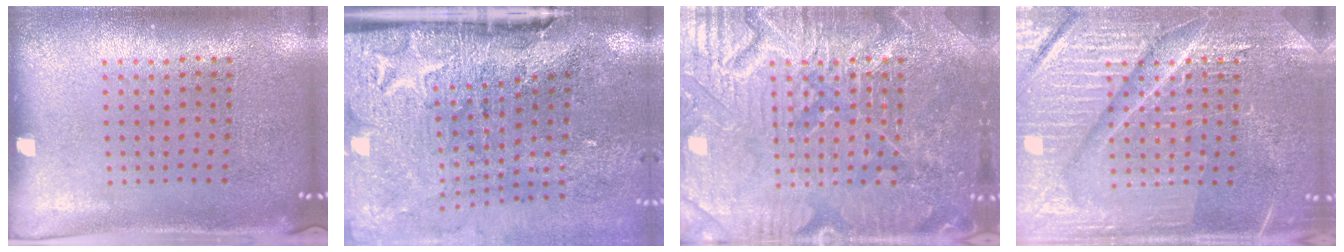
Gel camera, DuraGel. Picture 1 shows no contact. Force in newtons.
{"total": 4.8, "press": 3.8, "slide": 2.9}
{"total": 7.1, "press": 7.1, "slide": 1.0}
{"total": 7.6, "press": 7.5, "slide": 1.0}